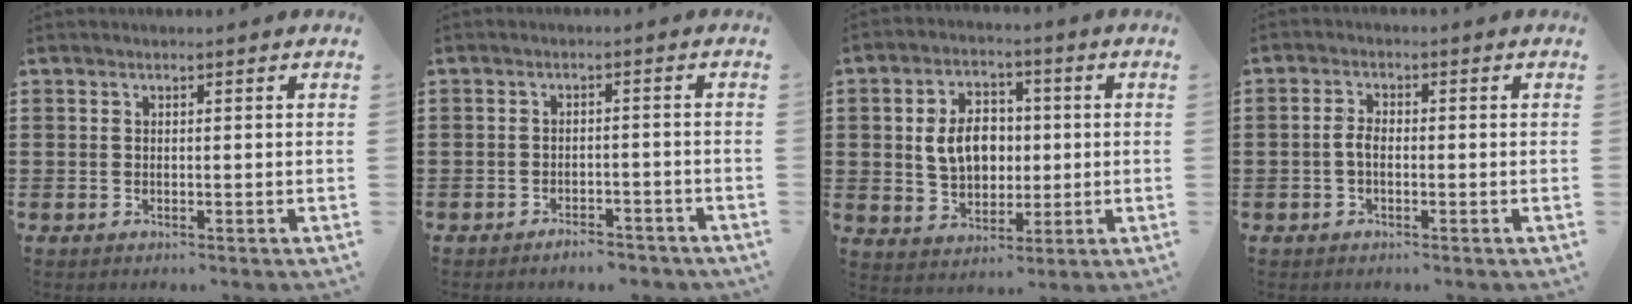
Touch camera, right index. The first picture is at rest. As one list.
[{"total": 2.6, "force": [-2.6, 0.2, 0.4], "torque": [-0.011, 0.001, -0.052]}, {"total": 7.5, "force": [0.5, 5.5, 5.1], "torque": [-0.103, 0.009, 0.004]}, {"total": 2.3, "force": [-0.6, 1.2, 1.9], "torque": [-0.052, -0.004, -0.015]}]